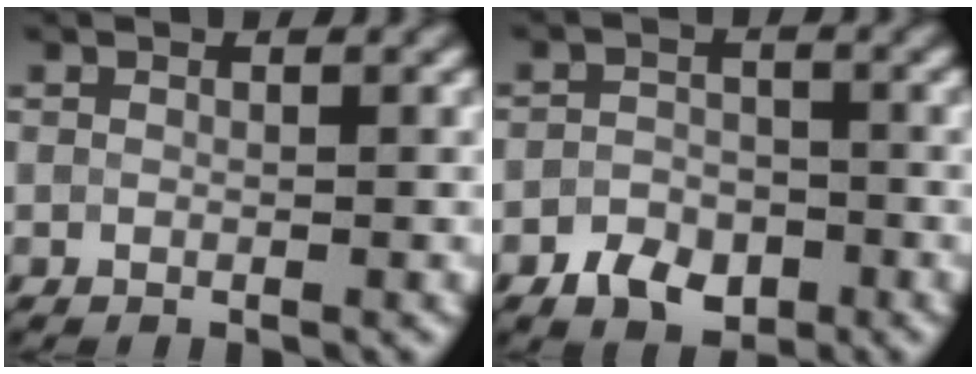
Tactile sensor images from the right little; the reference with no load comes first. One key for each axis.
{"total": 3.5, "fx": -1.9, "fy": 2.4, "fz": 1.8, "tx": -0.025, "ty": -0.002, "tz": -0.040}